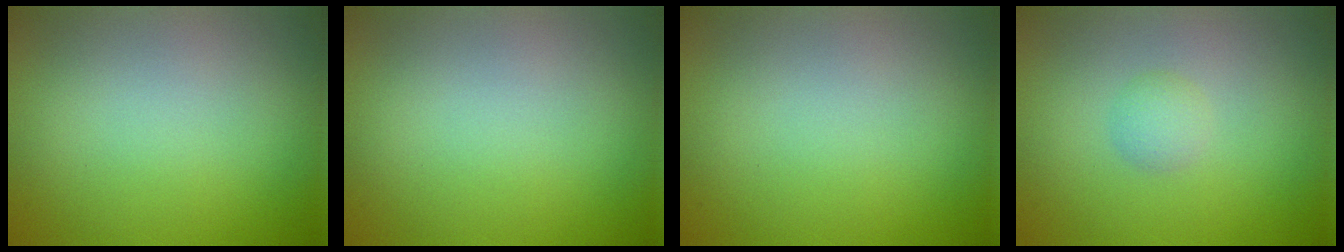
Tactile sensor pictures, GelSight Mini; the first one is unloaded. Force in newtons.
{"total": 0.0}
{"total": 0.0}
{"total": 1.3, "press": 1.3, "slide": 0.1}